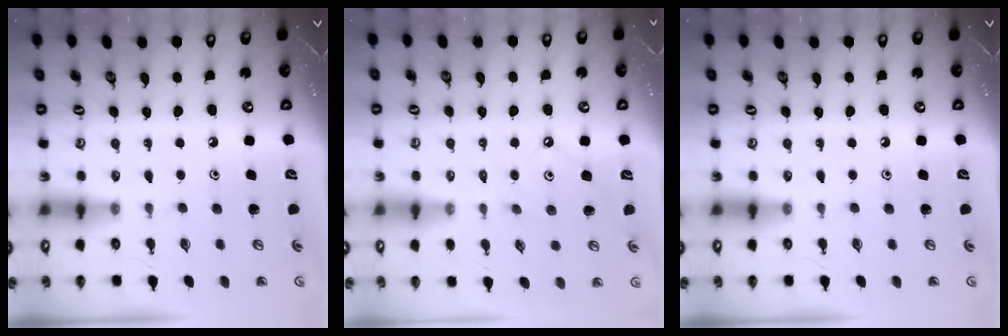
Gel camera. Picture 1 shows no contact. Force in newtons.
{"total": 2.5, "press": 2.5, "slide": 0.4}
{"total": 0.0}